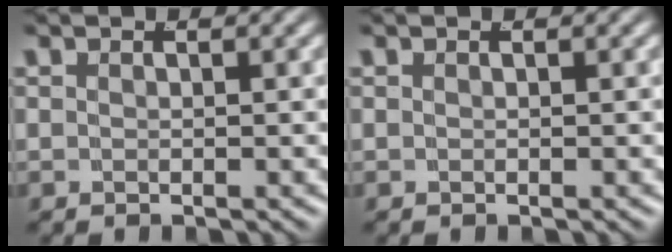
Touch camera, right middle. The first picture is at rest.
{"total": 0.0}